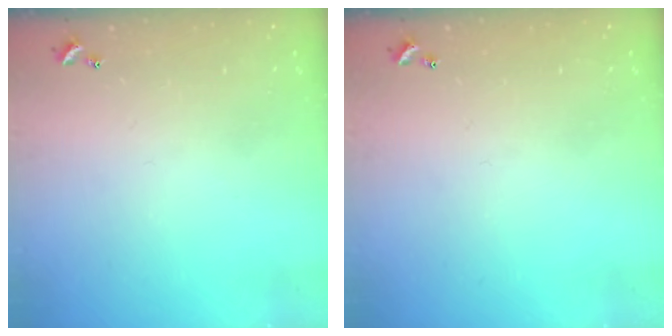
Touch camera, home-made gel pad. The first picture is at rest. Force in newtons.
{"total": 0.0}